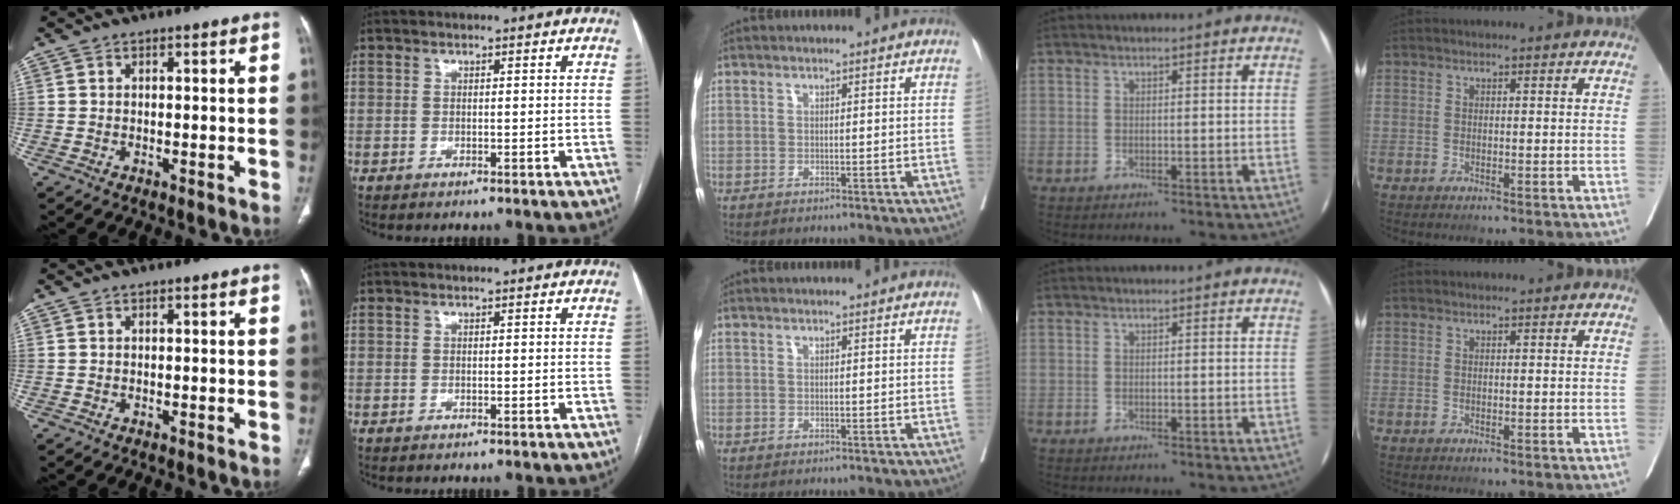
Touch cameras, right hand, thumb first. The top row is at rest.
{}